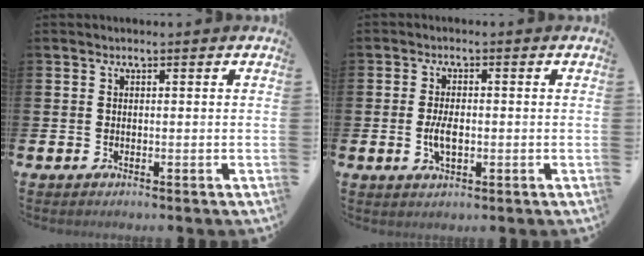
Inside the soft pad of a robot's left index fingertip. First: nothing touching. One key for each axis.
{"total": 3.5, "fx": -0.4, "fy": 1.7, "fz": 3.0, "tx": -0.045, "ty": -0.002, "tz": -0.010}